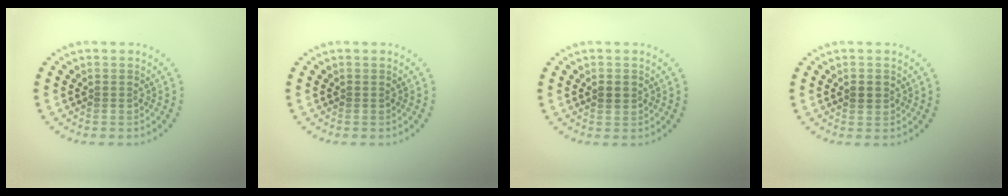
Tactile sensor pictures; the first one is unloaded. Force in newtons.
{"total": 0.0}
{"total": 1.2, "press": 1.2, "slide": 0.3}
{"total": 1.3, "press": 1.3, "slide": 0.1}